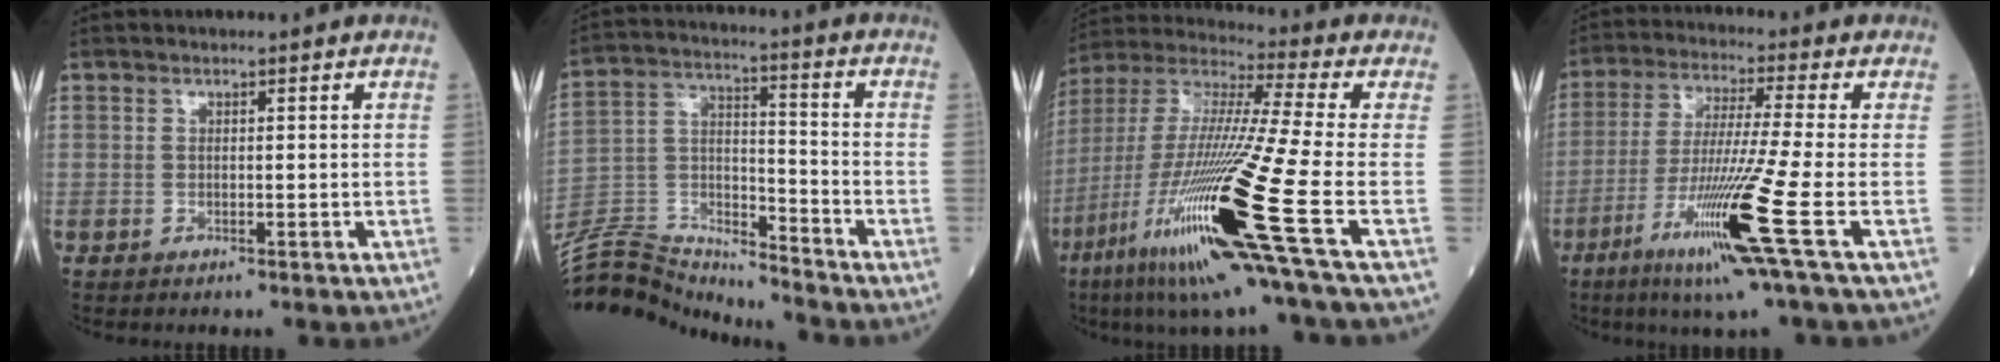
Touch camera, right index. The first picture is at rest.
{"total": 14.1, "force": [-14.1, 0.6, 0.3], "torque": [-0.015, 0.046, -0.259]}
{"total": 24.6, "force": [-9.5, -0.1, 22.7], "torque": [-0.456, -0.050, -0.181]}
{"total": 13.8, "force": [-5.6, -2.3, 12.4], "torque": [-0.242, -0.038, -0.109]}